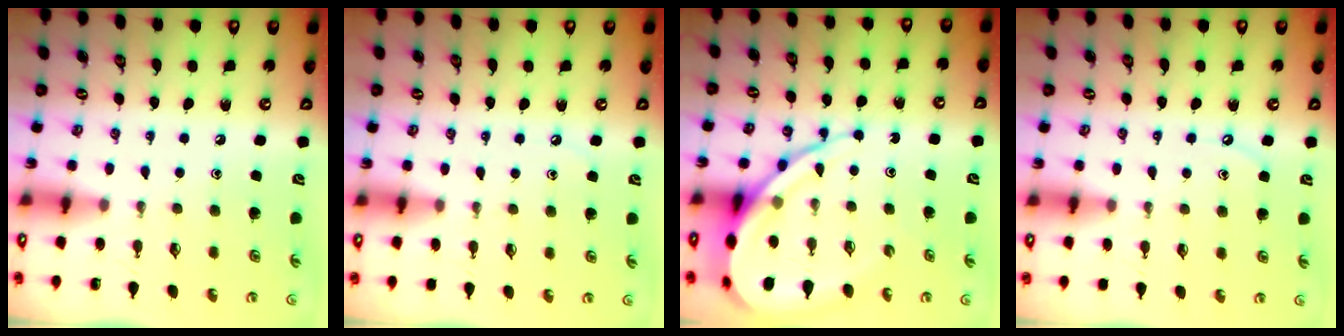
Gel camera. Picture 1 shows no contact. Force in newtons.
{"total": 4.8, "press": 4.7, "slide": 0.8}
{"total": 14.4, "press": 14.3, "slide": 1.5}
{"total": 3.6, "press": 3.5, "slide": 0.5}